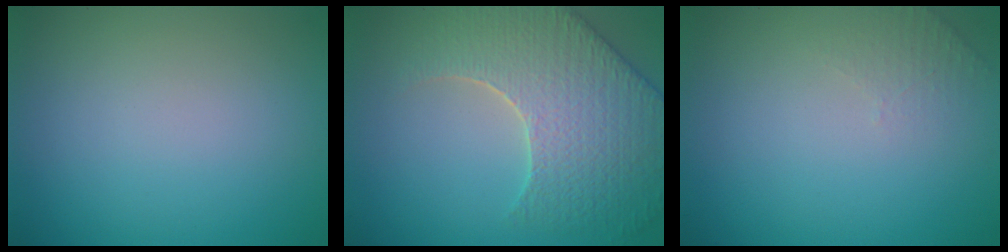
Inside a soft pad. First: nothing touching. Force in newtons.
{"total": 7.1, "press": 5.9, "slide": 4.0}
{"total": 1.3, "press": 1.2, "slide": 0.3}